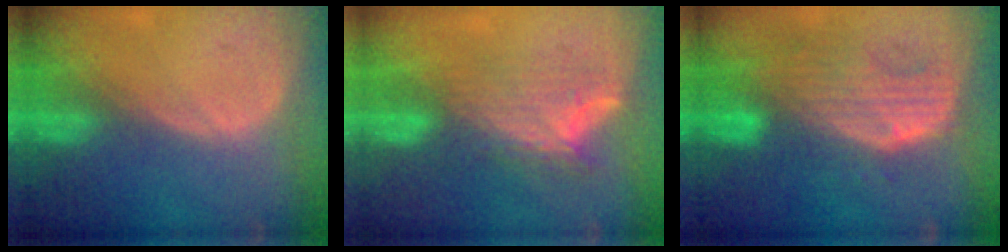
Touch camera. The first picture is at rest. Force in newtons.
{"total": 7.9, "press": 6.8, "slide": 4.1}
{"total": 9.9, "press": 8.6, "slide": 4.8}